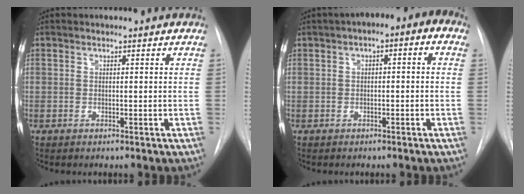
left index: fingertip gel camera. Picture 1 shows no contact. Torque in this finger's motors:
{"motor_torque": [-0.46, -1.68, -0.23, 0.15]}